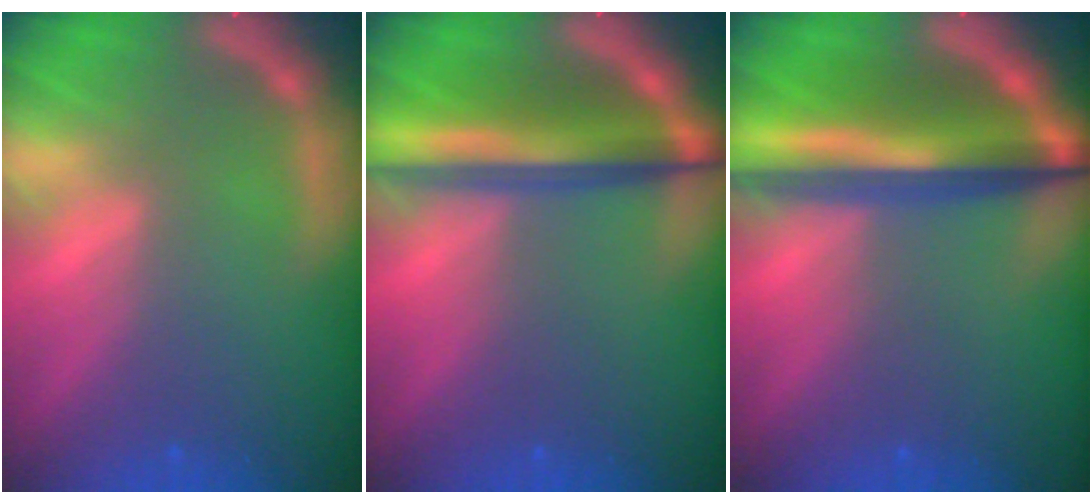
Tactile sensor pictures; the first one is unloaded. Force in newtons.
{"total": 7.6}
{"total": 10.0}